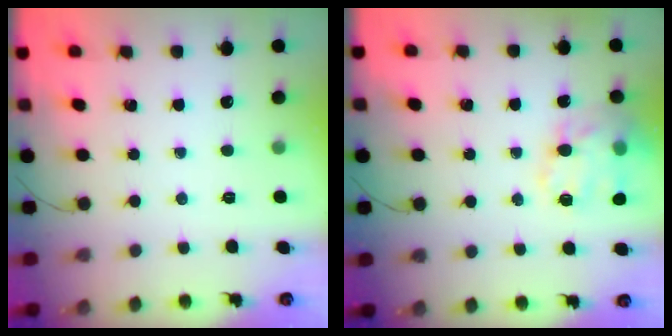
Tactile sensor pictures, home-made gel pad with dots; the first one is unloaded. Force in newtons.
{"total": 18.2, "press": 17.9, "slide": 3.1}